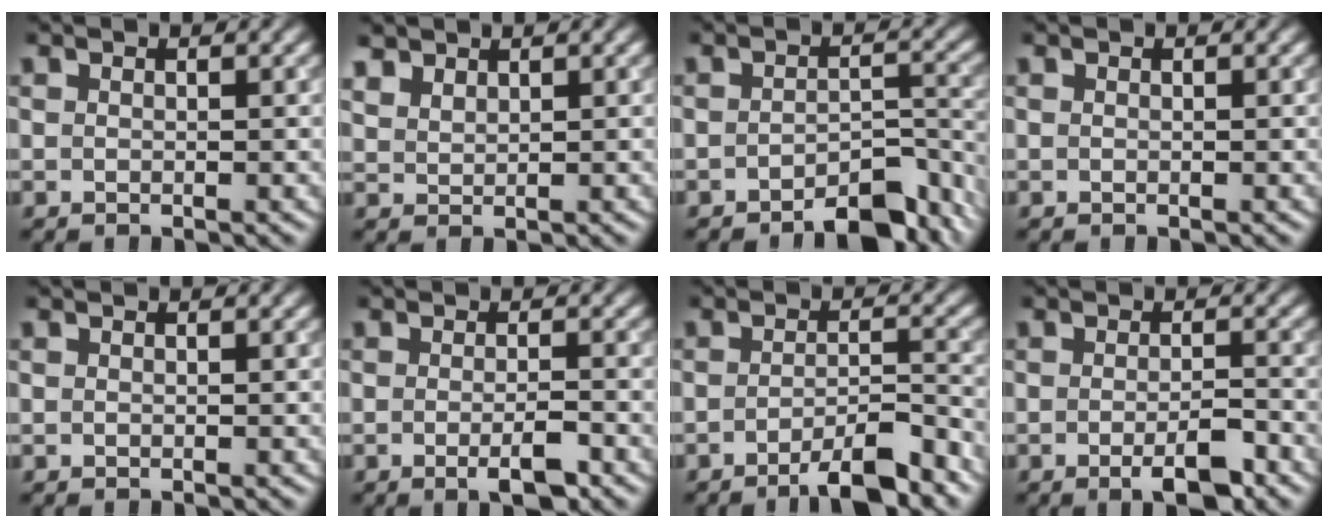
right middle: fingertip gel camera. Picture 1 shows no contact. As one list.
[{"total": 1.8, "force": [1.7, 0.7, 0.4], "torque": [-0.012, 0.006, 0.039]}, {"total": 5.4, "force": [-4.2, 1.8, 2.9], "torque": [-0.033, 0.006, -0.061]}, {"total": 0.0}, {"total": 0.0}, {"total": 2.7, "force": [-1.1, 0.6, 2.4], "torque": [-0.040, -0.008, -0.018]}, {"total": 5.1, "force": [-3.4, 1.0, 3.7], "torque": [-0.051, 0.005, -0.055]}, {"total": 3.2, "force": [-1.6, 0.7, 2.7], "torque": [-0.046, -0.005, -0.027]}]